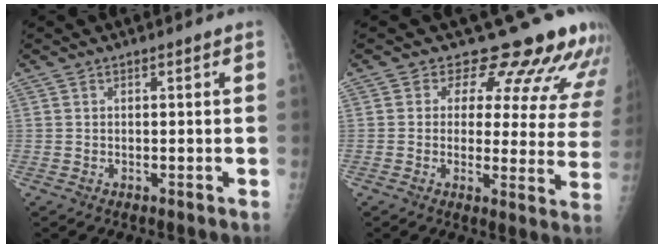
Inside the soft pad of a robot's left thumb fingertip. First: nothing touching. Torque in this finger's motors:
{"motor_torque": [0.19, 0.33, 0.08, -0.36, 0.04]}